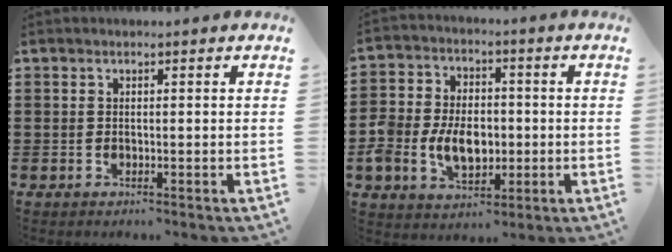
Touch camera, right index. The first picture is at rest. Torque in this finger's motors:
{"motor_torque": [1.12, -1.02, 0.64, 0.21]}